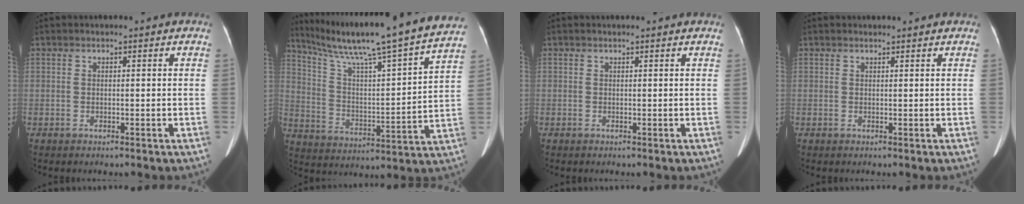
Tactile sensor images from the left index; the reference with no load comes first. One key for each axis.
{"total": 25.2, "fx": 21.6, "fy": -0.9, "fz": 12.9, "tx": -0.218, "ty": -0.031, "tz": 0.318}
{"total": 0.9, "fx": 0.8, "fy": 0.2, "fz": 0.1, "tx": -0.011, "ty": 0.013, "tz": 0.007}
{"total": 1.8, "fx": 1.8, "fy": 0.3, "fz": 0.3, "tx": -0.011, "ty": 0.015, "tz": 0.023}